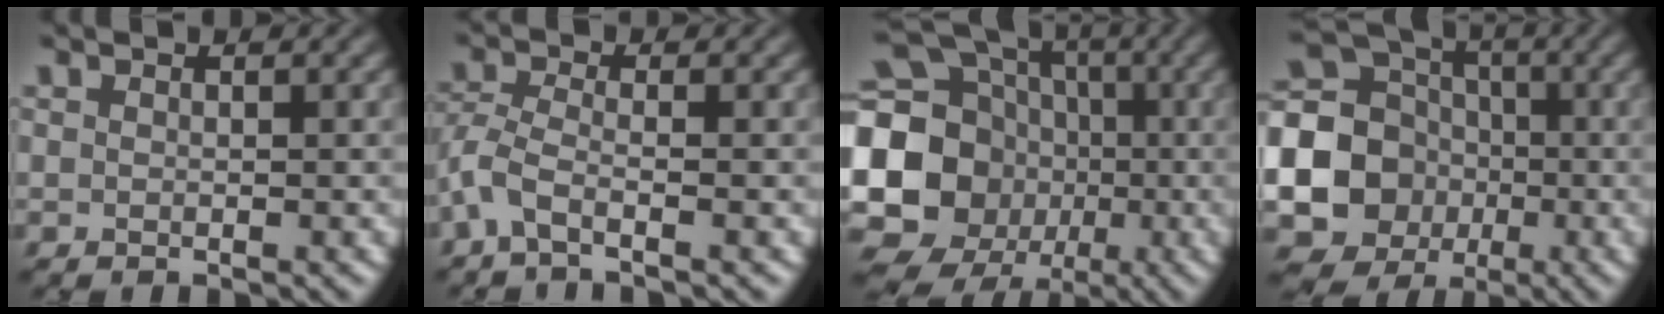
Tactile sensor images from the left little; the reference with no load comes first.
{"total": 2.9, "force": [-1.8, 0.6, 2.1], "torque": [-0.054, -0.009, -0.053]}
{"total": 17.0, "force": [-1.7, 15.4, 7.0], "torque": [-0.172, -0.003, -0.058]}
{"total": 17.0, "force": [-3.5, 15.9, 4.8], "torque": [-0.129, -0.015, -0.094]}